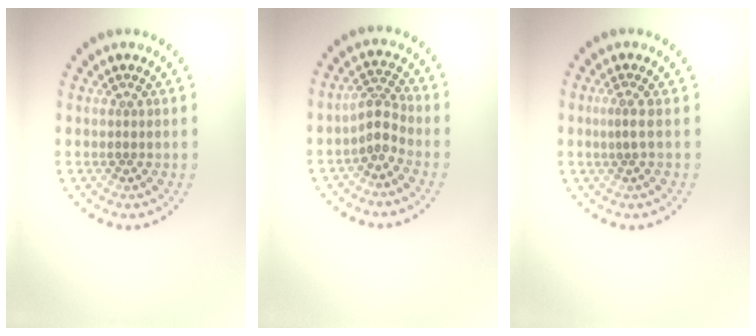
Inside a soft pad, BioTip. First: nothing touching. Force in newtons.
{"total": 2.3, "press": 1.7, "slide": 1.5}
{"total": 1.0, "press": 0.4, "slide": 0.9}